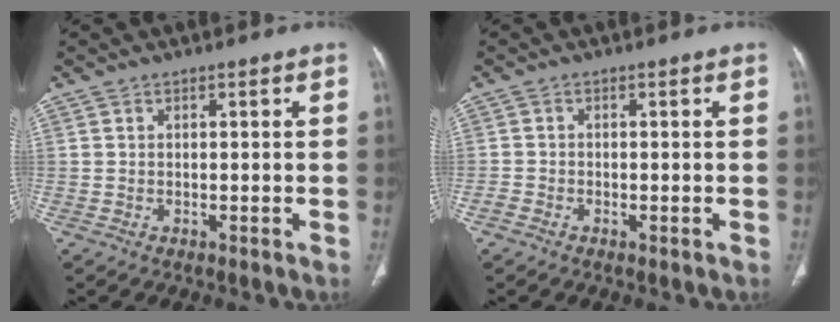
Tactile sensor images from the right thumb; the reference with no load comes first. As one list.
[{"total": 1.5, "force": [-0.9, 0.9, 0.8], "torque": [-0.014, 0.003, -0.019]}]